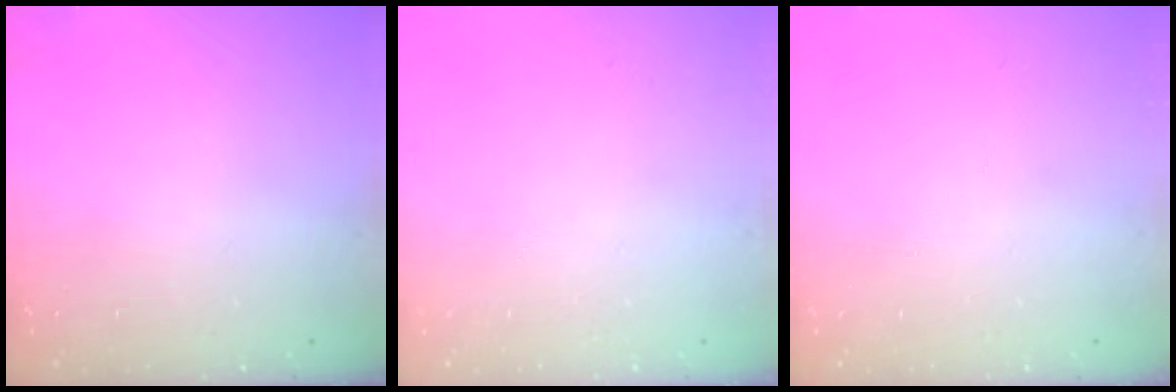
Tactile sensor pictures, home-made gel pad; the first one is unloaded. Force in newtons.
{"total": 0.0}
{"total": 0.0}